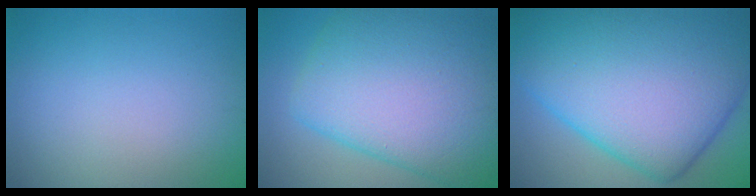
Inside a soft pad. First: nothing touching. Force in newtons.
{"total": 12.4, "press": 12.4, "slide": 0.6}
{"total": 18.5, "press": 18.5, "slide": 0.0}